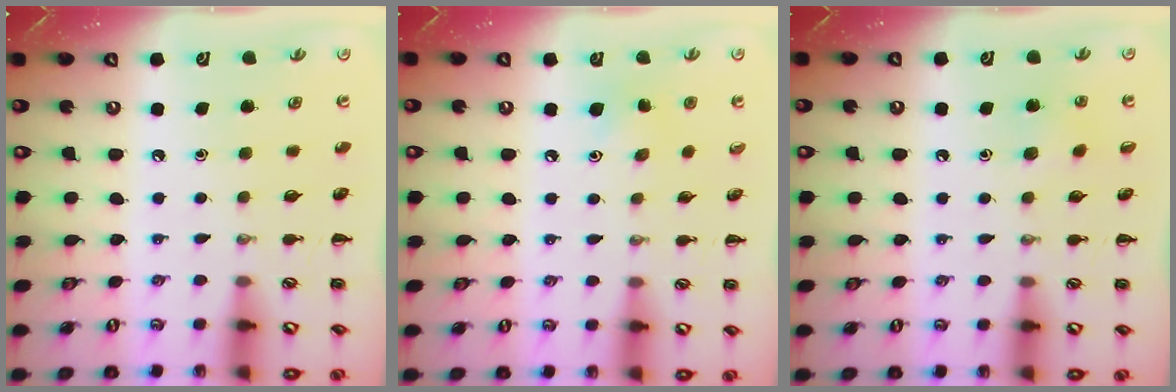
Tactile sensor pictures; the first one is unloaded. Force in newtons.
{"total": 2.9, "press": 2.8, "slide": 0.8}
{"total": 5.7, "press": 5.5, "slide": 1.8}